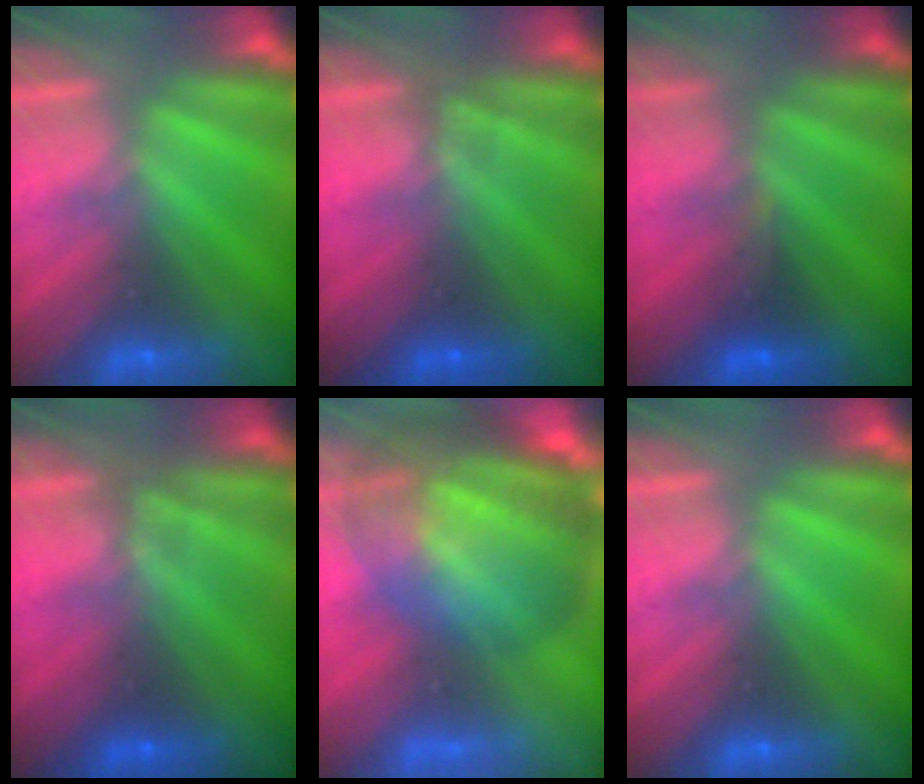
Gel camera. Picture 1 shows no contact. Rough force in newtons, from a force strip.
{"total": 1.1}
{"total": 3.7}
{"total": 1.1}
{"total": 10.8}
{"total": 0.0}